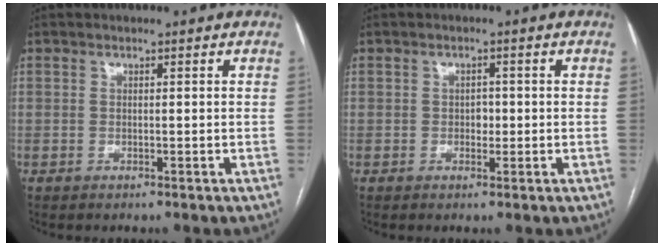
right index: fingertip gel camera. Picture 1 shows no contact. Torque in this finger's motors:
{"motor_torque": [0.20, 0.18, 0.02, 0.01]}